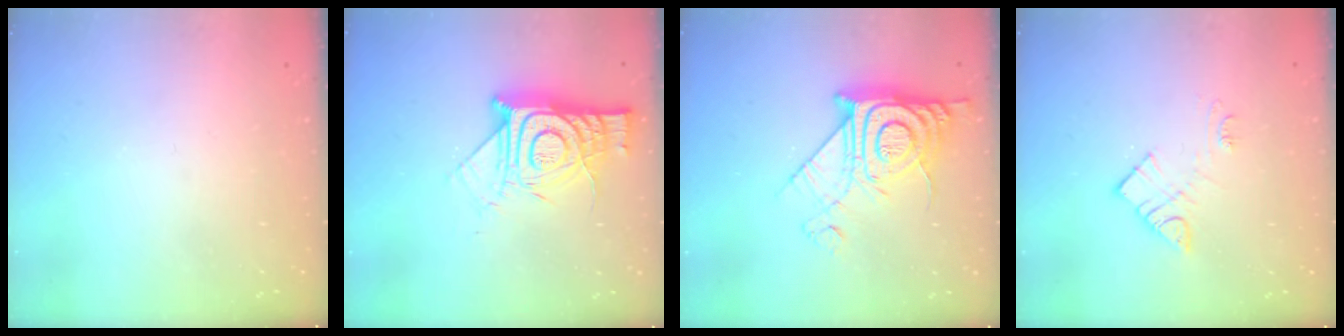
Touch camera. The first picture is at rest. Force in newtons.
{"total": 15.7, "press": 15.6, "slide": 1.3}
{"total": 14.9, "press": 14.8, "slide": 1.3}
{"total": 8.8, "press": 8.7, "slide": 0.4}